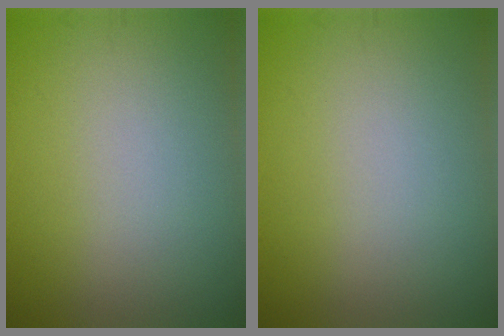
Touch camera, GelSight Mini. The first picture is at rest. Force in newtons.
{"total": 0.0}